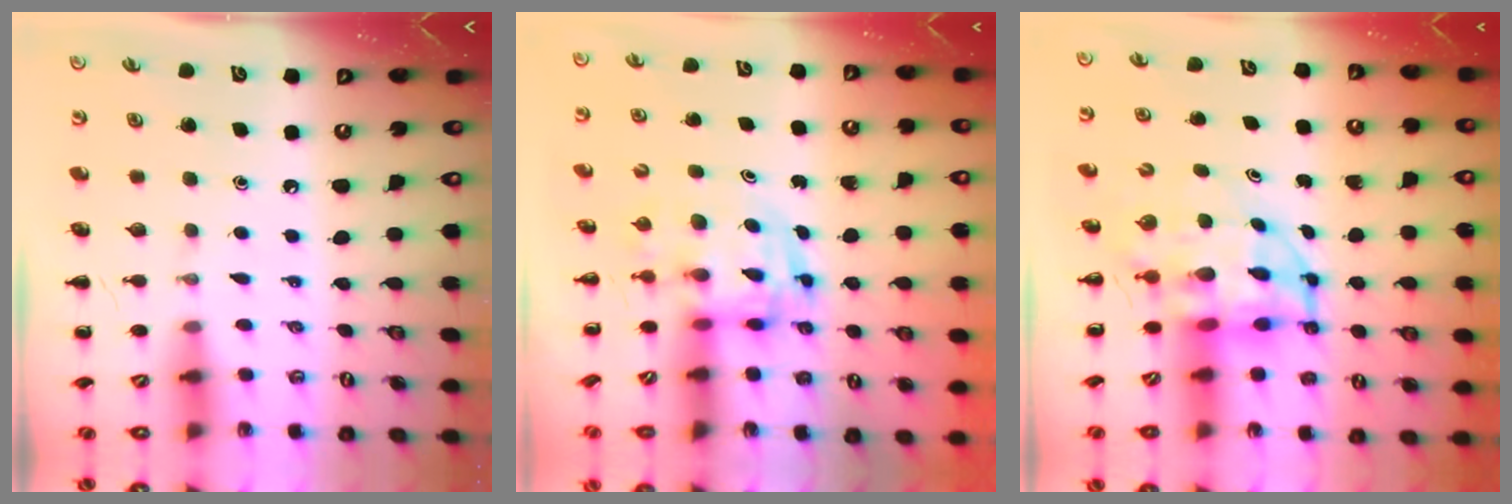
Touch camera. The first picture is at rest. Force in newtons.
{"total": 3.0, "press": 3.0, "slide": 0.5}
{"total": 4.9, "press": 4.7, "slide": 1.4}